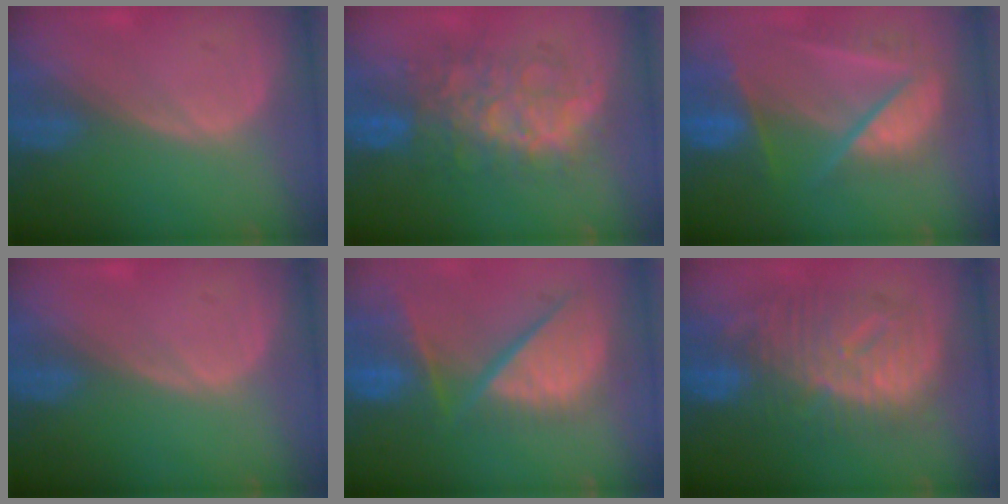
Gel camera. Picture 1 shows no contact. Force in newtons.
{"total": 8.9, "press": 8.9, "slide": 0.4}
{"total": 9.8, "press": 8.2, "slide": 5.3}
{"total": 0.0}
{"total": 12.4, "press": 10.2, "slide": 7.0}
{"total": 12.3, "press": 12.3, "slide": 1.1}